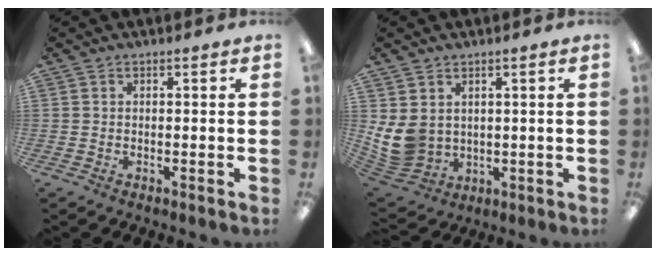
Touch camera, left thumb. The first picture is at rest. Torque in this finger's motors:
{"motor_torque": [-0.08, 0.71, 0.50, -0.52, 0.07]}